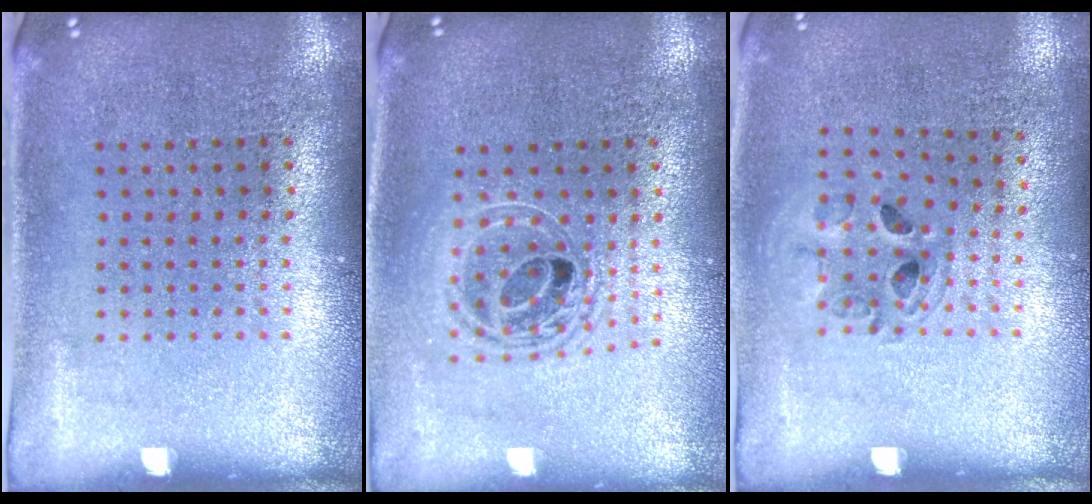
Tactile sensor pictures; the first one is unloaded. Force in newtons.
{"total": 1.6, "press": 1.4, "slide": 0.8}
{"total": 1.0, "press": 1.0, "slide": 0.1}